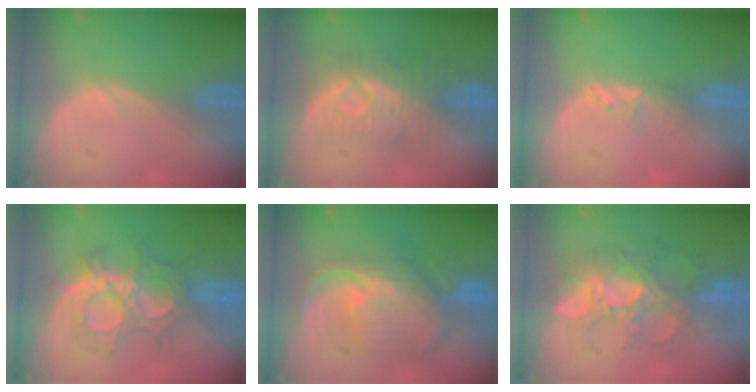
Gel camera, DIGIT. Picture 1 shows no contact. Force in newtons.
{"total": 8.0, "press": 7.9, "slide": 1.7}
{"total": 1.6, "press": 1.5, "slide": 0.3}
{"total": 8.9, "press": 8.9, "slide": 0.3}
{"total": 10.6, "press": 9.5, "slide": 4.7}
{"total": 8.8, "press": 8.6, "slide": 1.5}